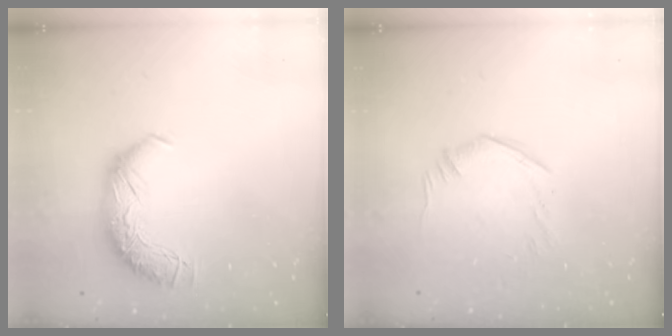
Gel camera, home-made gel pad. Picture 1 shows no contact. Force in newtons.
{"total": 5.5, "press": 5.4, "slide": 1.4}